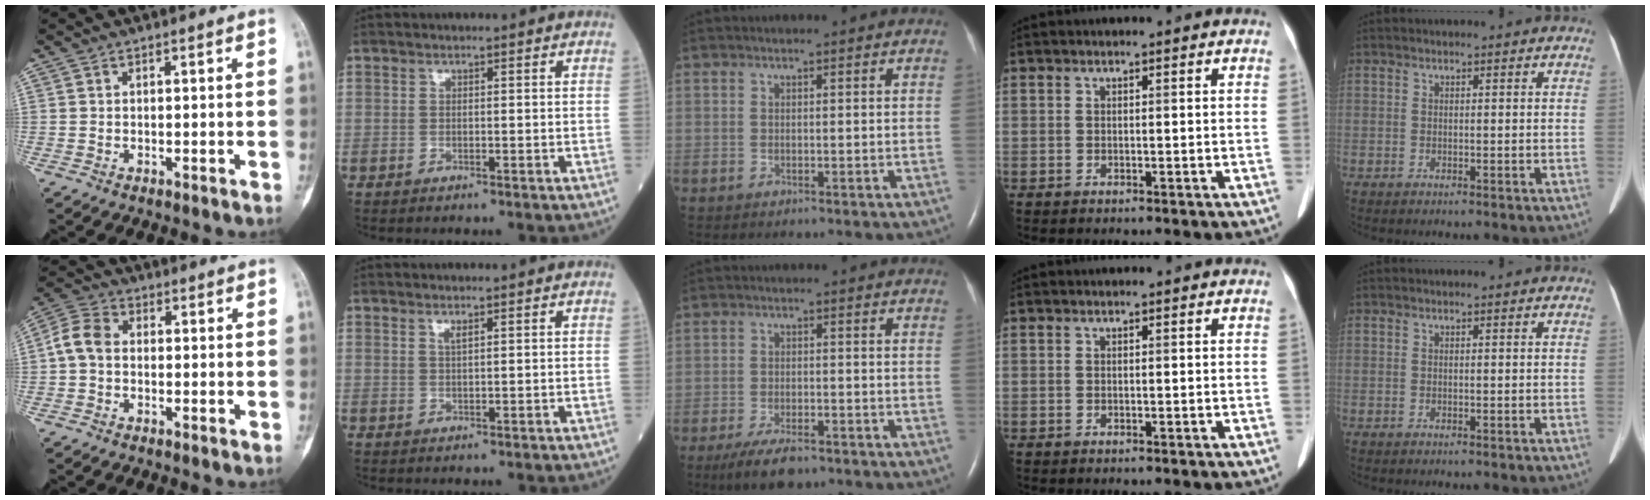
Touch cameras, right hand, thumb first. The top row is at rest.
{"thumb": {"total": 5.9, "force": [-0.4, 4.3, 4.0], "torque": [-0.074, 0.017, -0.021]}, "index": {"total": 1.0, "force": [0.6, 0.1, 0.7], "torque": [-0.017, -0.004, 0.012]}, "middle": {"total": 6.2, "force": [-4.5, 2.0, 3.8], "torque": [-0.073, -0.009, -0.075]}}